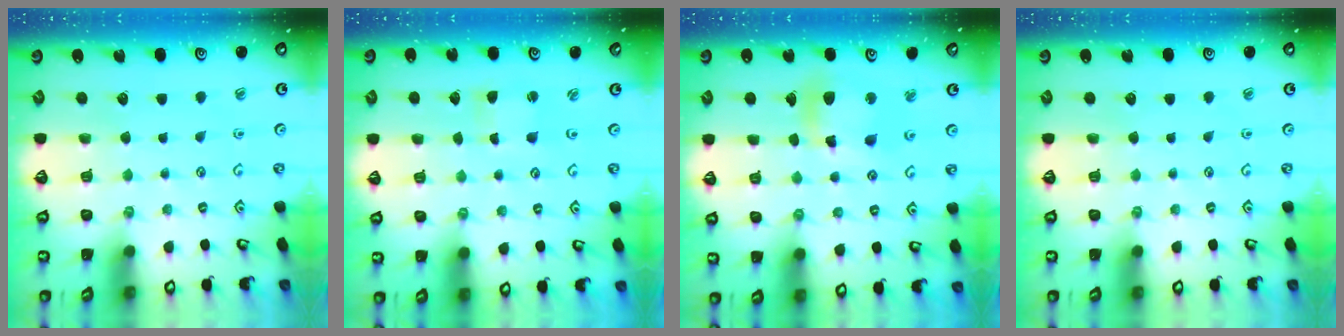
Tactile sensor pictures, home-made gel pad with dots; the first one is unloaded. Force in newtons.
{"total": 1.5, "press": 1.5, "slide": 0.3}
{"total": 11.9, "press": 11.8, "slide": 1.7}
{"total": 0.0}